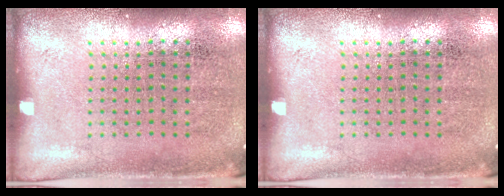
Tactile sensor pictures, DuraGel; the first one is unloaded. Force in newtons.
{"total": 0.0}